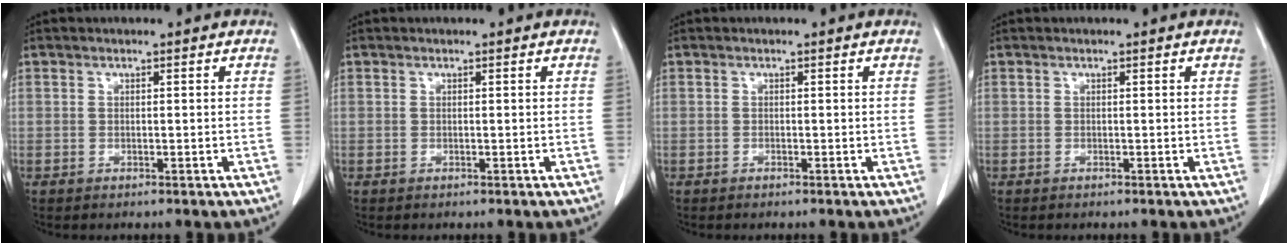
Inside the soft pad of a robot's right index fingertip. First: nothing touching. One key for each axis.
{"total": 0.0}
{"total": 0.0}
{"total": 0.0}